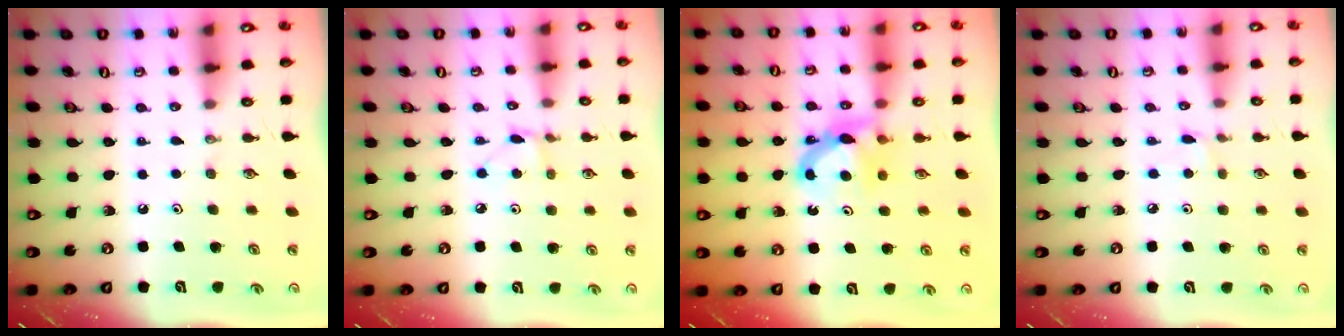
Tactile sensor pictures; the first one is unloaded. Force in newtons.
{"total": 3.2, "press": 3.1, "slide": 0.4}
{"total": 8.1, "press": 8.1, "slide": 0.4}
{"total": 2.3, "press": 2.3, "slide": 0.3}